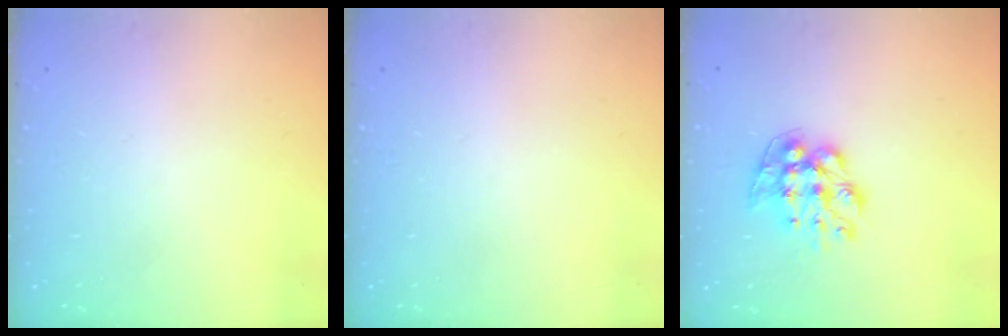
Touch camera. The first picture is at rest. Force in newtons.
{"total": 0.0}
{"total": 9.5, "press": 9.4, "slide": 0.9}